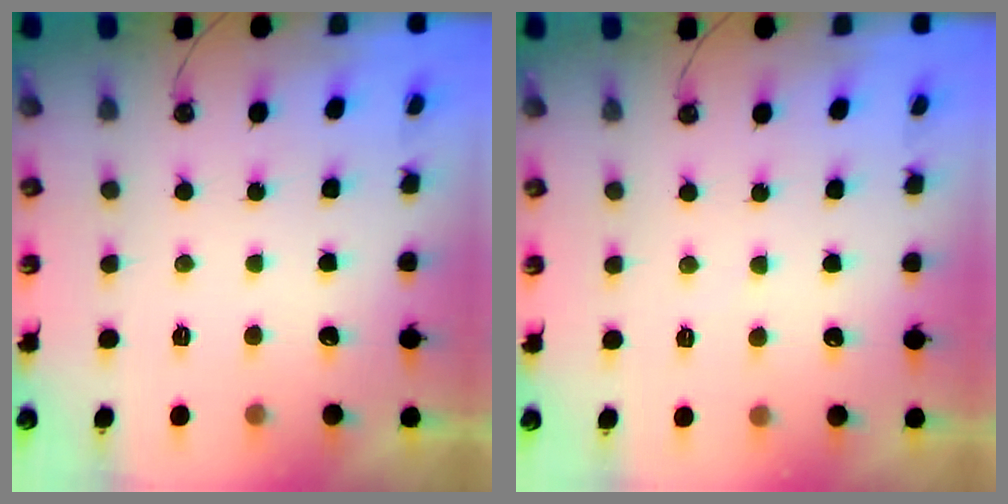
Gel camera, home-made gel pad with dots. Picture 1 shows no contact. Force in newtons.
{"total": 2.8, "press": 2.7, "slide": 0.5}